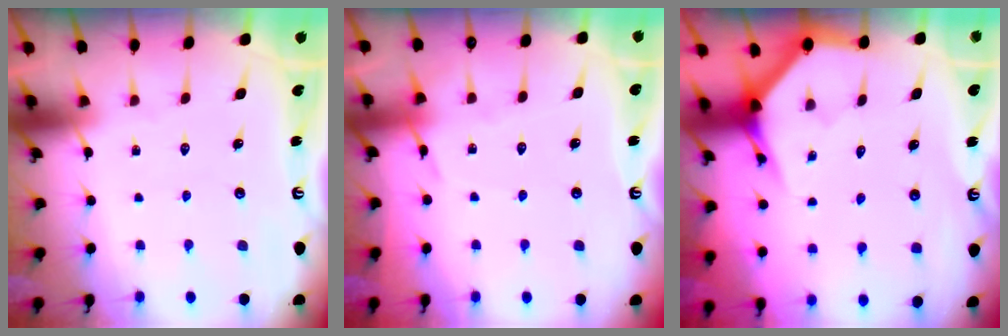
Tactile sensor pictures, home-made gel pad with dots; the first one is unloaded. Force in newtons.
{"total": 4.5, "press": 4.5, "slide": 0.6}
{"total": 3.8, "press": 3.8, "slide": 0.2}